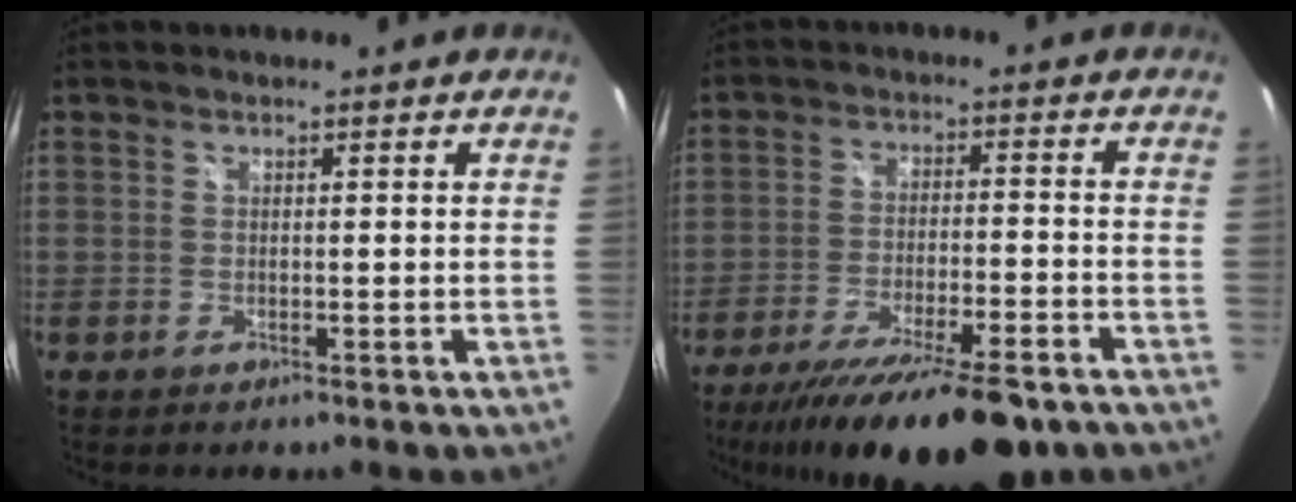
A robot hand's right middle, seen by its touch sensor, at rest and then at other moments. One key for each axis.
{"total": 20.4, "fx": -15.7, "fy": 4.7, "fz": 12.2, "tx": -0.219, "ty": -0.045, "tz": -0.239}